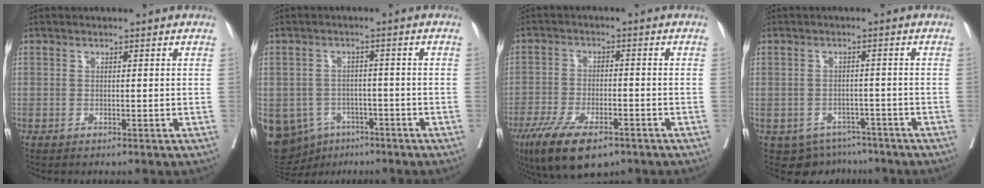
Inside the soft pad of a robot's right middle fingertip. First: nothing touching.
{"total": 17.0, "force": [-8.3, 13.2, 6.8], "torque": [-0.199, 0.004, -0.108]}
{"total": 11.7, "force": [-7.7, 3.8, 7.9], "torque": [-0.139, -0.020, -0.127]}
{"total": 6.4, "force": [-4.9, 3.9, 0.9], "torque": [-0.007, 0.007, -0.063]}